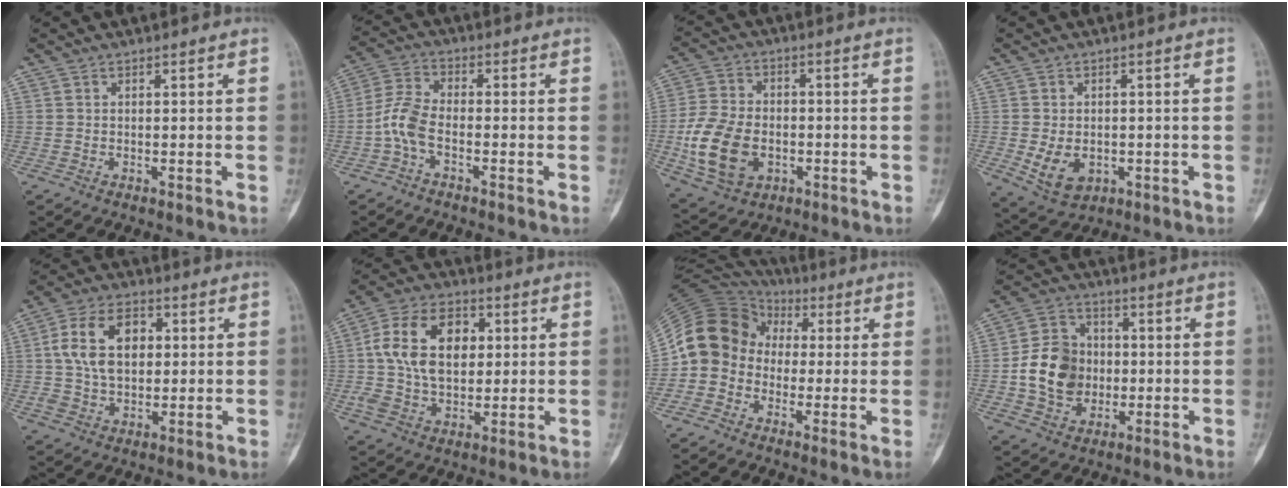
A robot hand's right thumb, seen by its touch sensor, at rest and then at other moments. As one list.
[{"total": 6.2, "force": [-2.3, 2.9, 4.9], "torque": [-0.111, 0.021, -0.056]}, {"total": 14.1, "force": [-3.1, 9.9, 9.6], "torque": [-0.182, 0.007, -0.051]}, {"total": 6.9, "force": [-1.3, 5.0, 4.6], "torque": [-0.069, -0.003, -0.006]}, {"total": 11.3, "force": [1.8, 7.5, 8.2], "torque": [-0.131, 0.011, 0.031]}, {"total": 15.6, "force": [2.6, 10.4, 11.3], "torque": [-0.180, 0.011, 0.043]}, {"total": 12.7, "force": [-0.7, 11.2, 5.9], "torque": [-0.101, 0.053, -0.025]}, {"total": 12.9, "force": [-1.0, 10.6, 7.2], "torque": [-0.107, 0.019, -0.020]}]